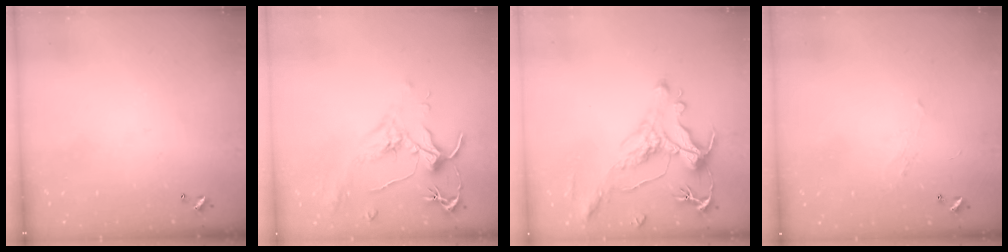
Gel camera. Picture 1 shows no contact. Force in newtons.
{"total": 1.8, "press": 1.7, "slide": 0.6}
{"total": 1.2, "press": 0.2, "slide": 1.2}
{"total": 1.3, "press": 1.1, "slide": 0.7}